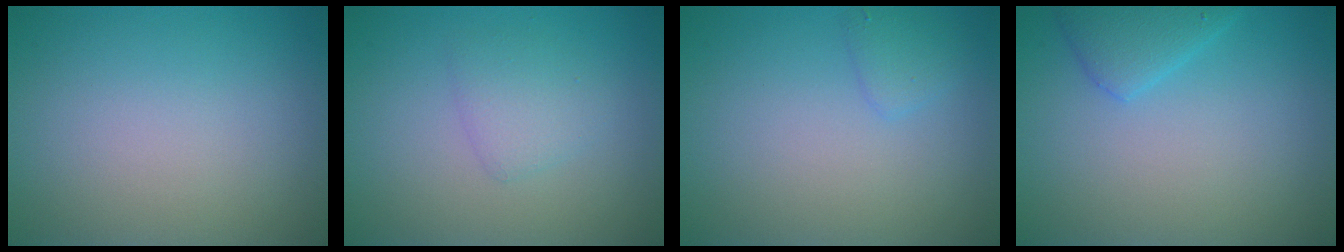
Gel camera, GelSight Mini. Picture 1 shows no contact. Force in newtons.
{"total": 1.9, "press": 1.9, "slide": 0.1}
{"total": 1.2, "press": 1.2, "slide": 0.1}
{"total": 2.4, "press": 2.4, "slide": 0.2}